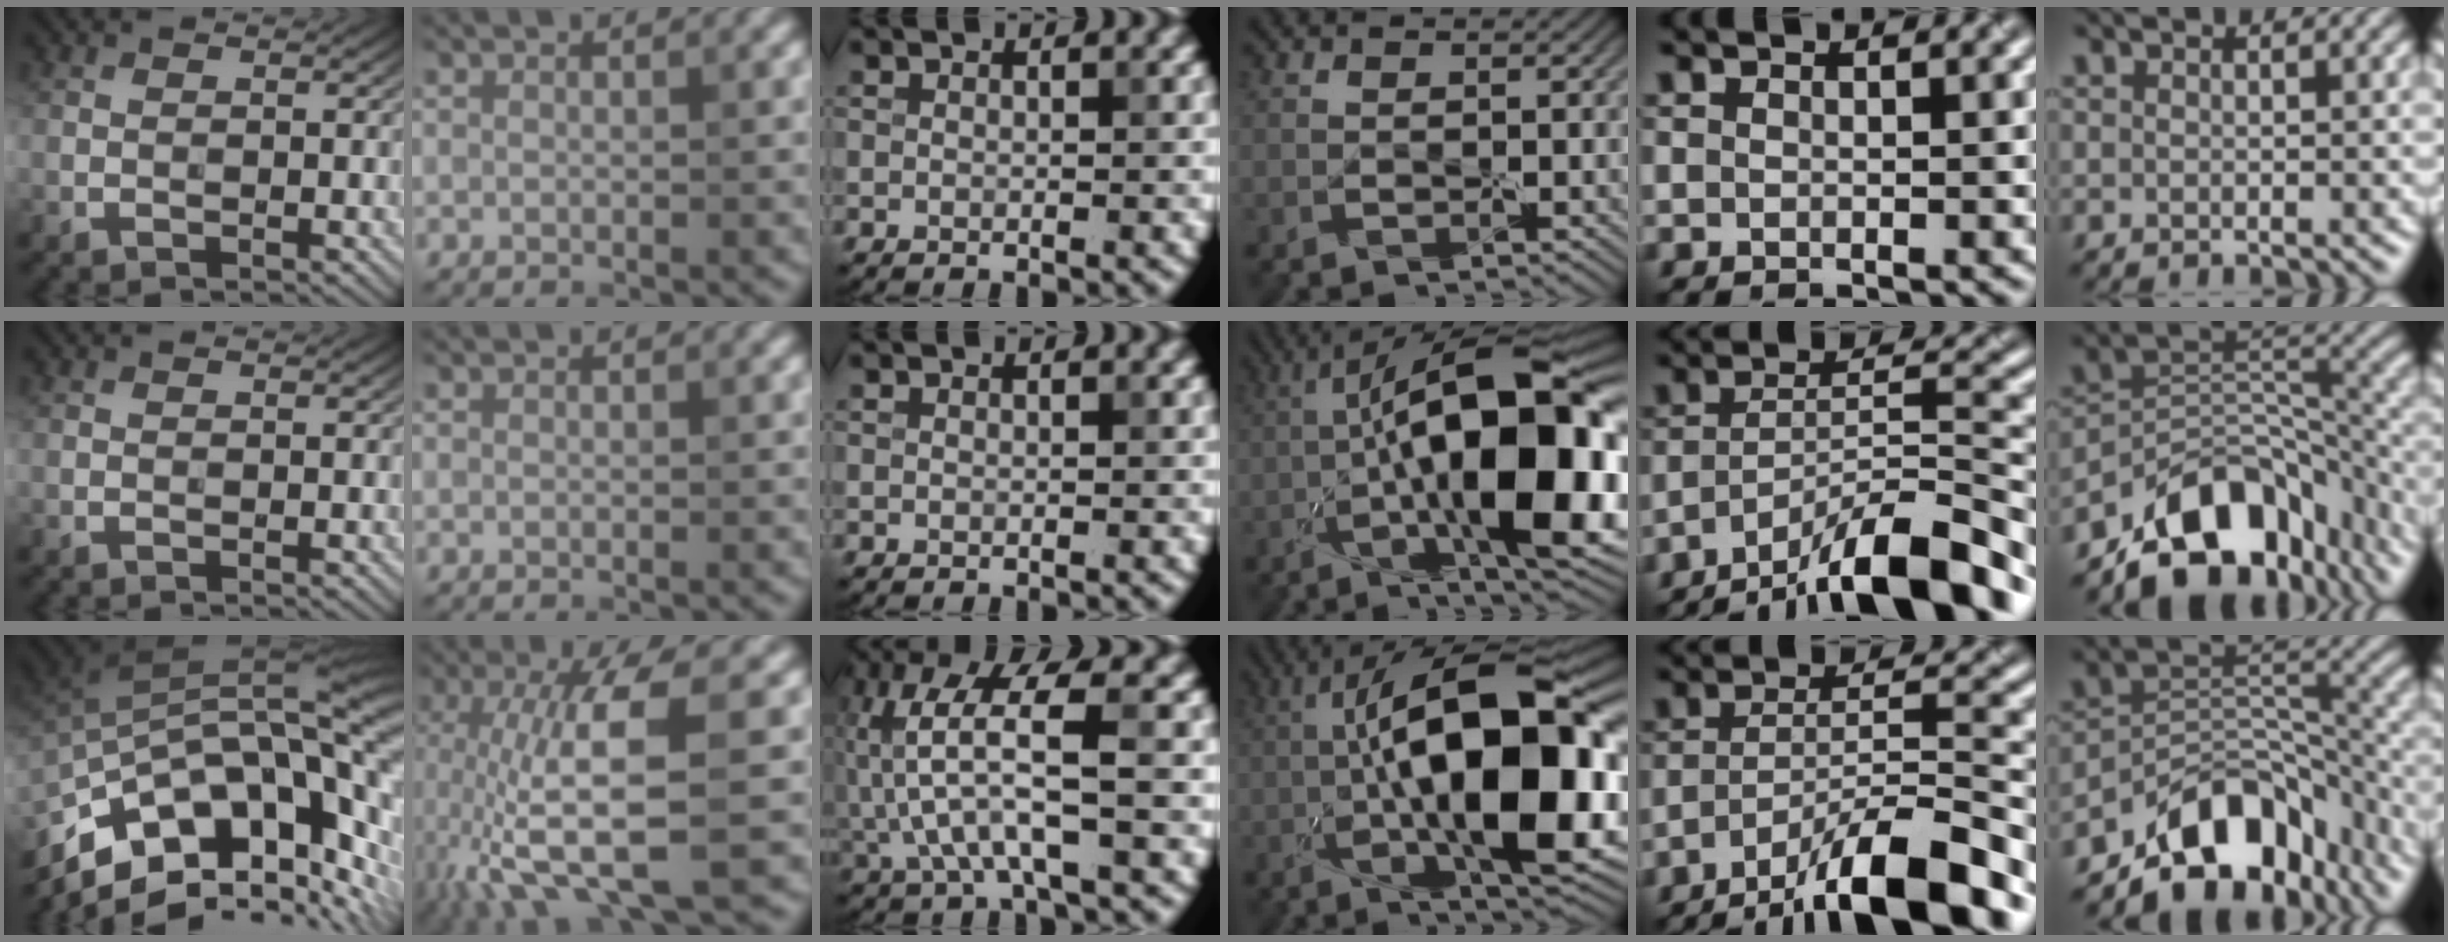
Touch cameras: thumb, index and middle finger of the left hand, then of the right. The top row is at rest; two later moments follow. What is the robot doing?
{"motion": "wrap", "object": "adhesive wrap"}